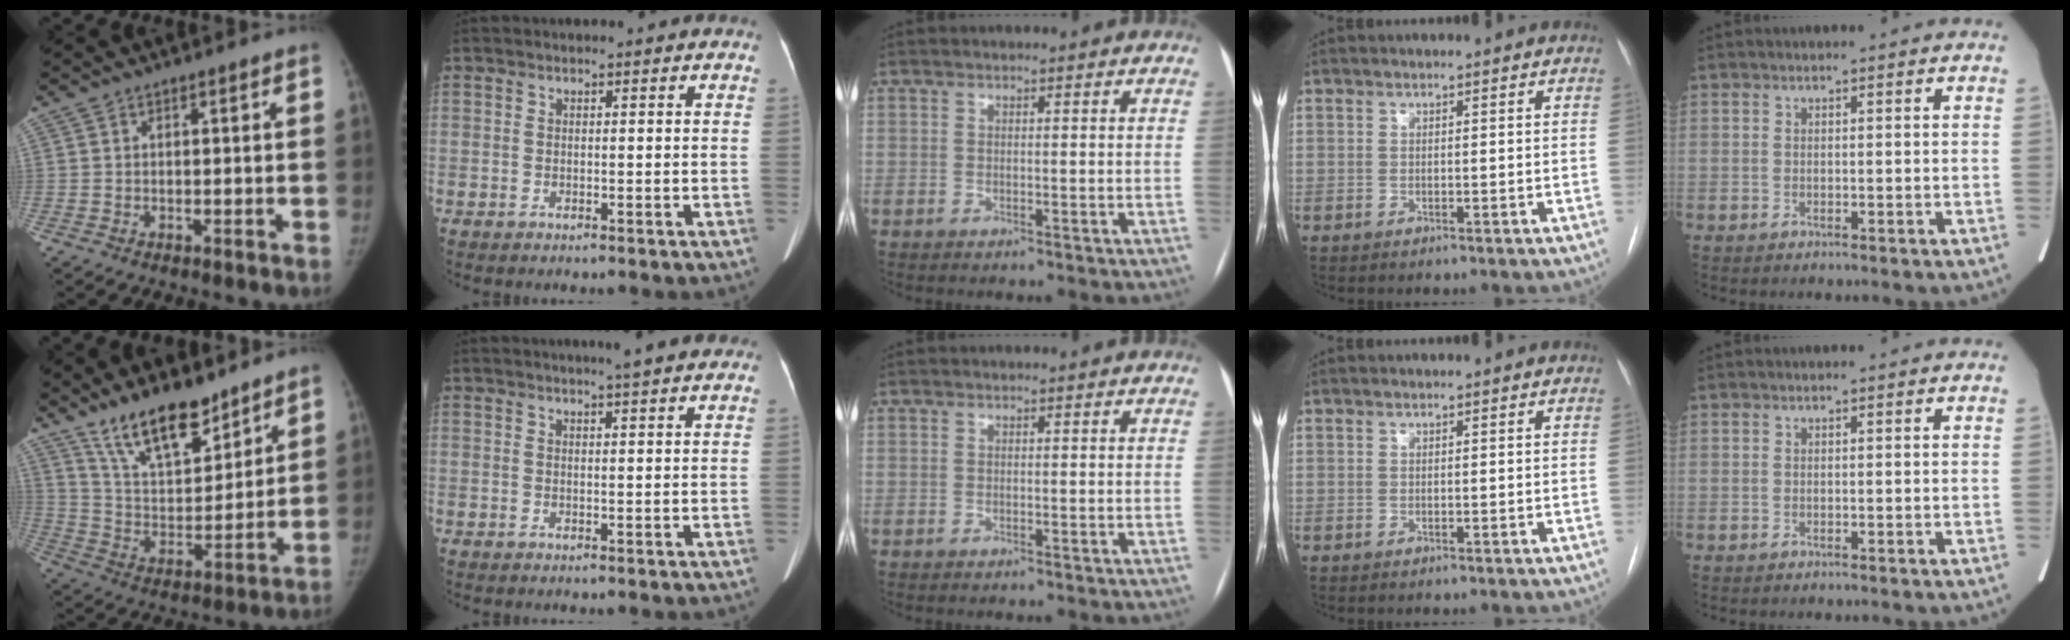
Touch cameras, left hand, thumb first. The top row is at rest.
{"thumb": {"total": 15.6, "force": [11.8, 5.8, 8.3], "torque": [-0.103, -0.077, 0.218]}, "index": {"total": 4.1, "force": [3.4, -0.1, 2.2], "torque": [-0.031, 0.011, 0.043]}}